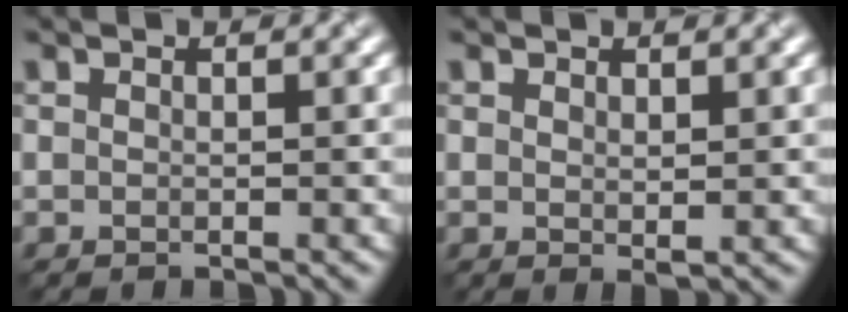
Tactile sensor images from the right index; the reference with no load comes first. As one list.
[{"total": 0.7, "force": [0.6, -0.1, 0.3], "torque": [-0.010, 0.001, 0.021]}]